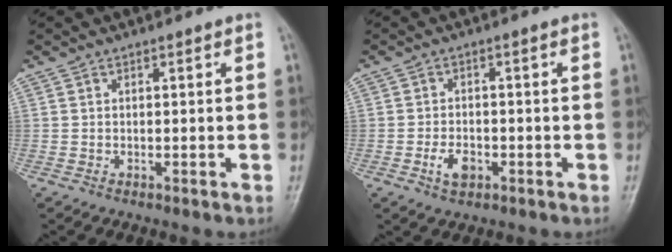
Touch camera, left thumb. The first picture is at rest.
{"total": 3.8, "force": [-1.6, 2.3, 2.6], "torque": [-0.044, 0.009, -0.027]}